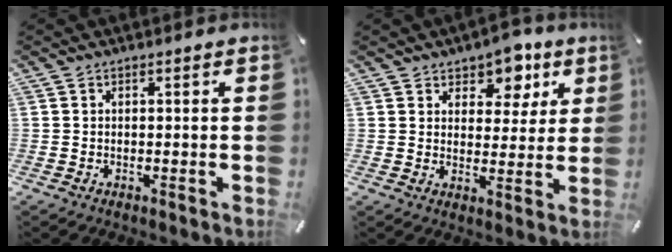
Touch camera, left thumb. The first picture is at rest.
{"total": 7.5, "force": [5.4, 4.8, 2.0], "torque": [-0.016, -0.043, 0.091]}